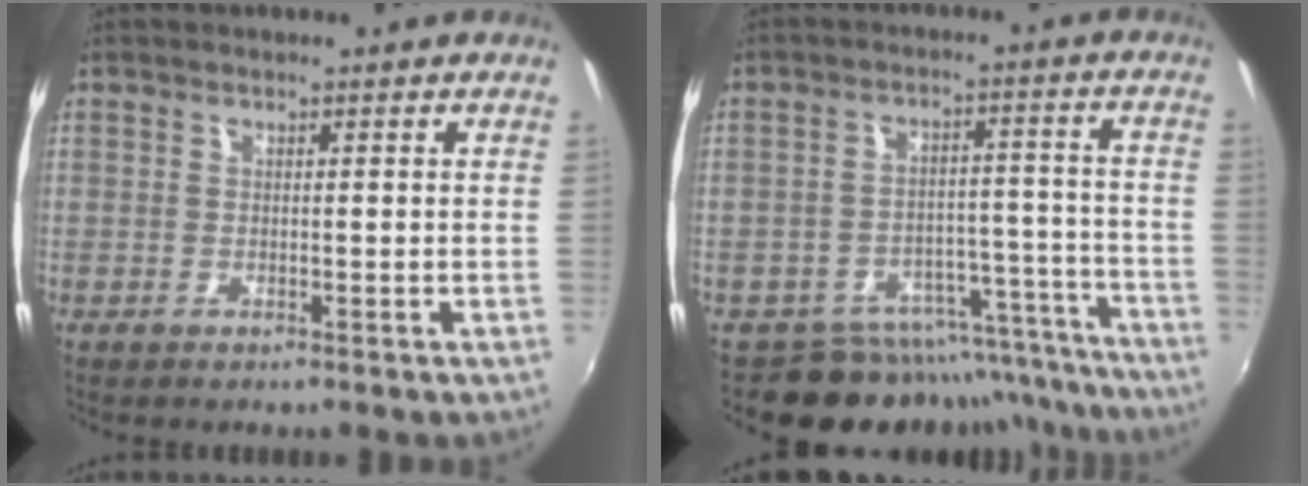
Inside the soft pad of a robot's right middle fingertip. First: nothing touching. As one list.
[{"total": 13.9, "force": [-12.8, 5.2, 1.6], "torque": [-0.015, 0.051, -0.165]}]